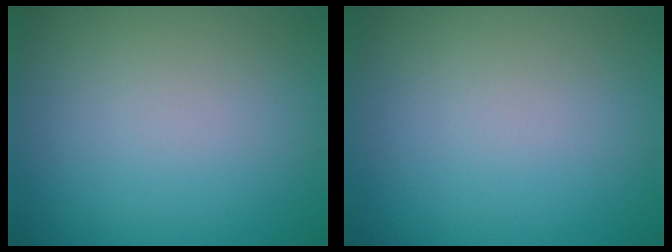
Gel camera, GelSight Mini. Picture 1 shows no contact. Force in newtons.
{"total": 0.0}